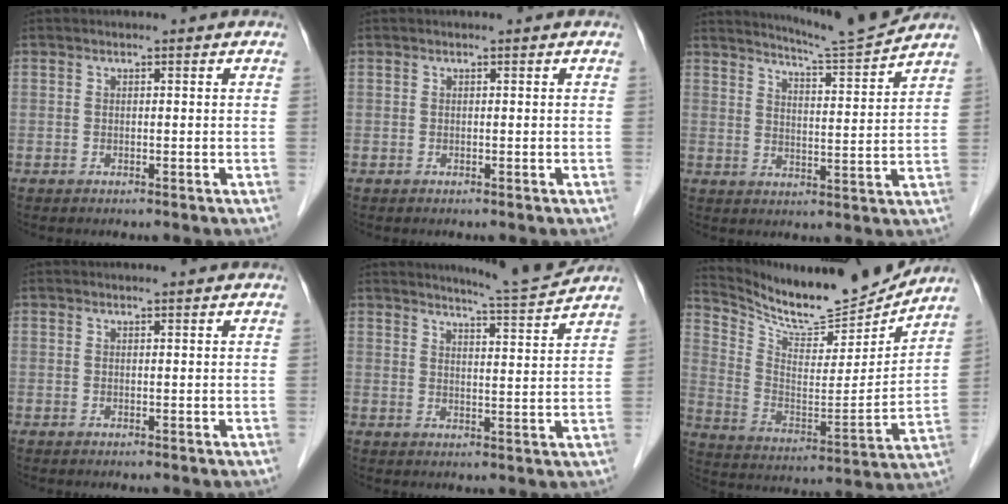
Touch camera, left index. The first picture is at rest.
{"total": 0.0}
{"total": 8.6, "force": [8.3, -2.0, 1.5], "torque": [-0.043, -0.029, 0.131]}
{"total": 0.8, "force": [0.7, -0.1, 0.2], "torque": [-0.007, 0.003, 0.012]}
{"total": 6.8, "force": [6.5, -1.5, 0.9], "torque": [-0.032, -0.020, 0.096]}
{"total": 17.1, "force": [16.2, 2.1, 4.8], "torque": [-0.105, -0.039, 0.266]}